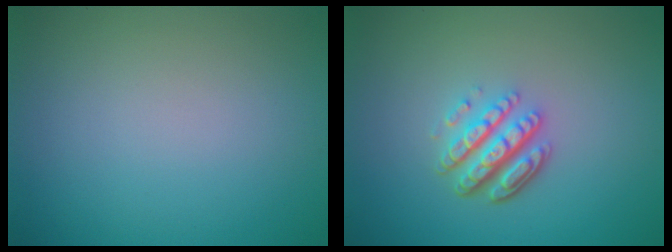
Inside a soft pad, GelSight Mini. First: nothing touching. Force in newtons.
{"total": 4.7, "press": 3.4, "slide": 3.2}